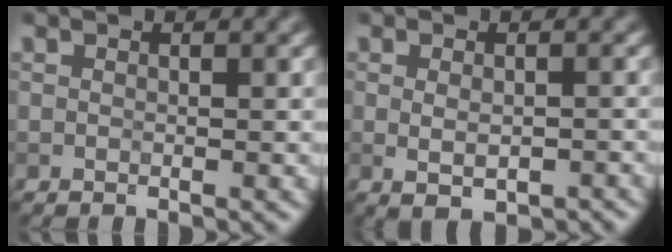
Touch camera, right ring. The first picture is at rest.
{"total": 2.7, "force": [-0.6, 1.3, 2.2], "torque": [-0.039, -0.010, -0.002]}